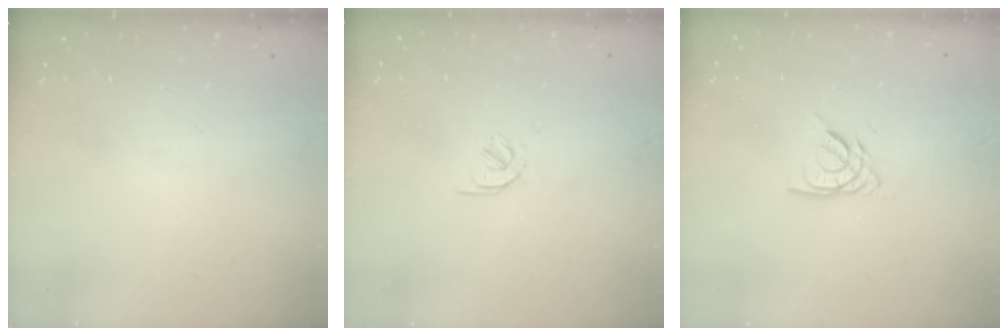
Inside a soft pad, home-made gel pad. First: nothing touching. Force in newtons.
{"total": 1.7, "press": 1.6, "slide": 0.6}
{"total": 4.7, "press": 4.7, "slide": 0.4}